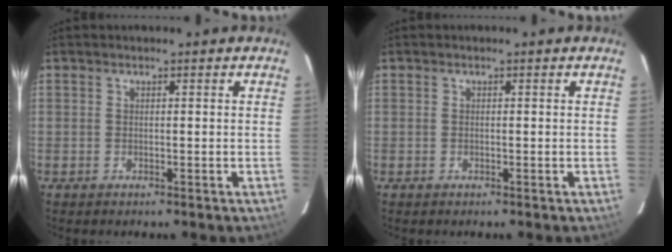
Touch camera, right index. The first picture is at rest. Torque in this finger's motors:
{"motor_torque": [-0.09, 0.02, -0.03, -0.01]}